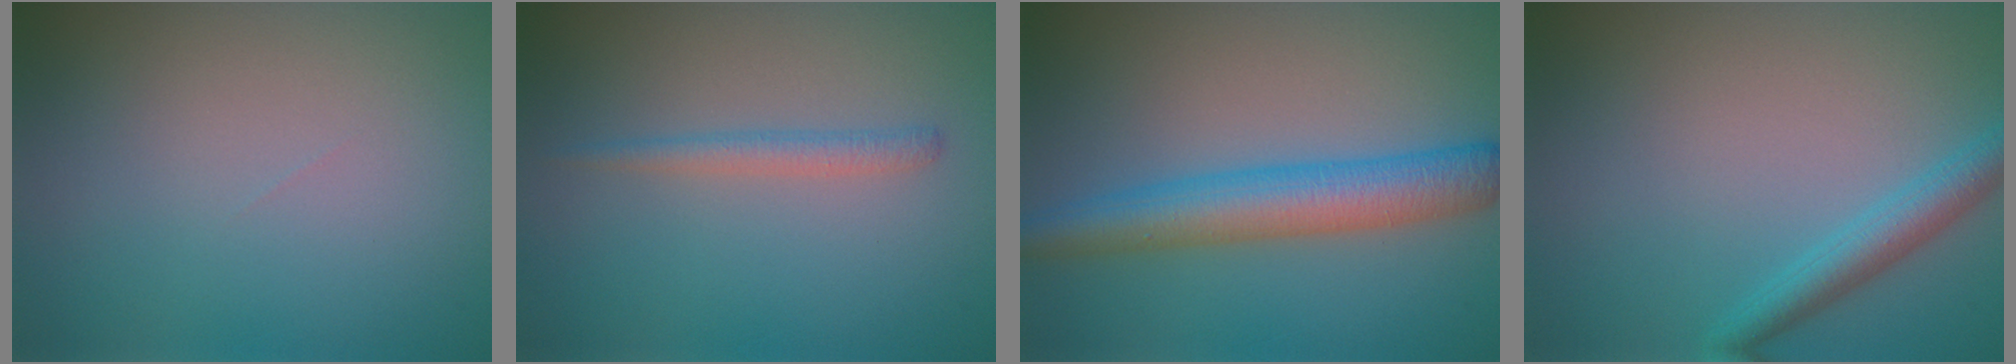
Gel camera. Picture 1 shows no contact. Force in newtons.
{"total": 1.5, "press": 1.5, "slide": 0.1}
{"total": 5.8, "press": 5.8, "slide": 0.1}
{"total": 3.0, "press": 2.9, "slide": 0.2}